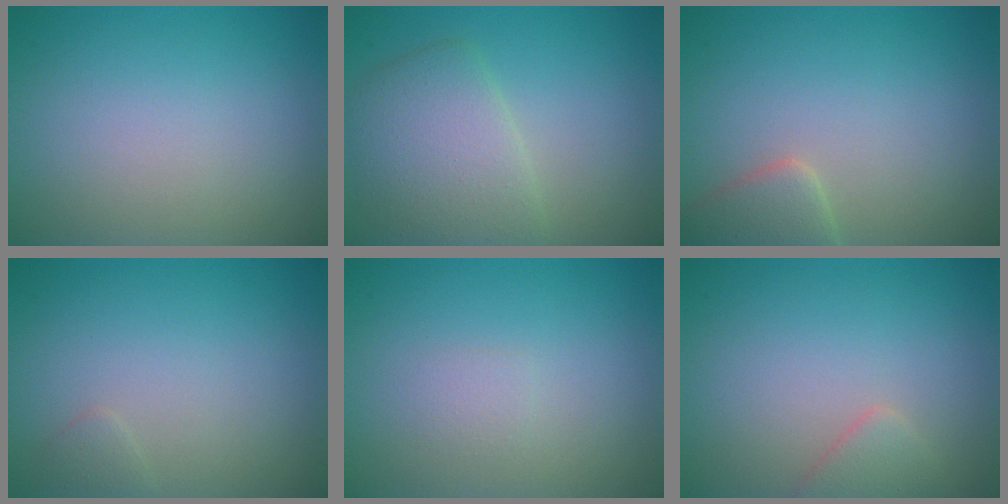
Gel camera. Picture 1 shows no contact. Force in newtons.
{"total": 5.0, "press": 5.0, "slide": 0.3}
{"total": 3.0, "press": 3.0, "slide": 0.2}
{"total": 0.8, "press": 0.8, "slide": 0.0}
{"total": 0.8, "press": 0.8, "slide": 0.1}
{"total": 1.7, "press": 1.7, "slide": 0.1}